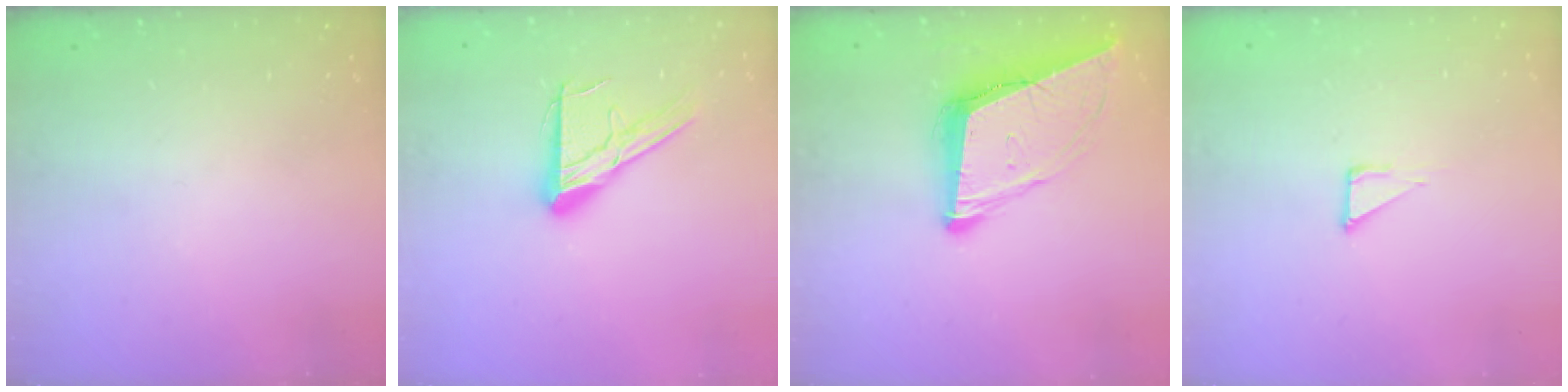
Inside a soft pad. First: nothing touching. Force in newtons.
{"total": 13.9, "press": 13.8, "slide": 1.3}
{"total": 11.8, "press": 11.2, "slide": 3.8}
{"total": 3.6, "press": 3.6, "slide": 0.2}